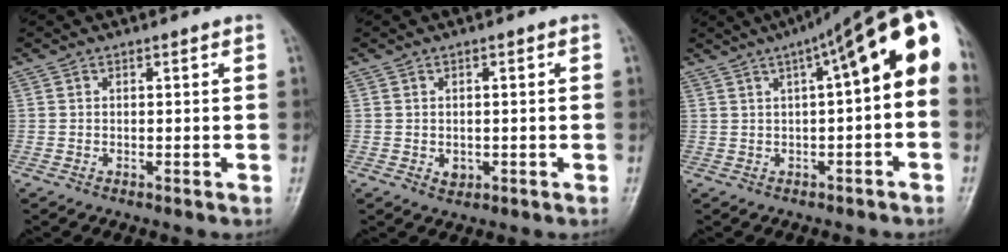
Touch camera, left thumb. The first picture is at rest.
{"total": 1.5, "force": [-0.2, 1.1, 1.0], "torque": [-0.007, -0.001, 0.000]}
{"total": 16.1, "force": [3.6, 4.7, 15.0], "torque": [-0.192, 0.045, 0.038]}